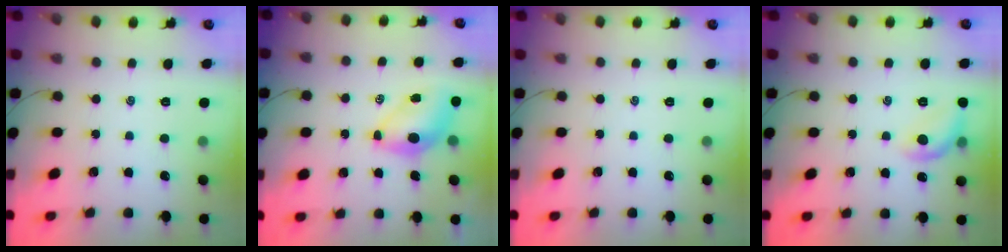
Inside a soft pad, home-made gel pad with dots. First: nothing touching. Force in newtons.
{"total": 6.6, "press": 6.5, "slide": 1.3}
{"total": 0.0}
{"total": 9.6, "press": 9.6, "slide": 0.7}